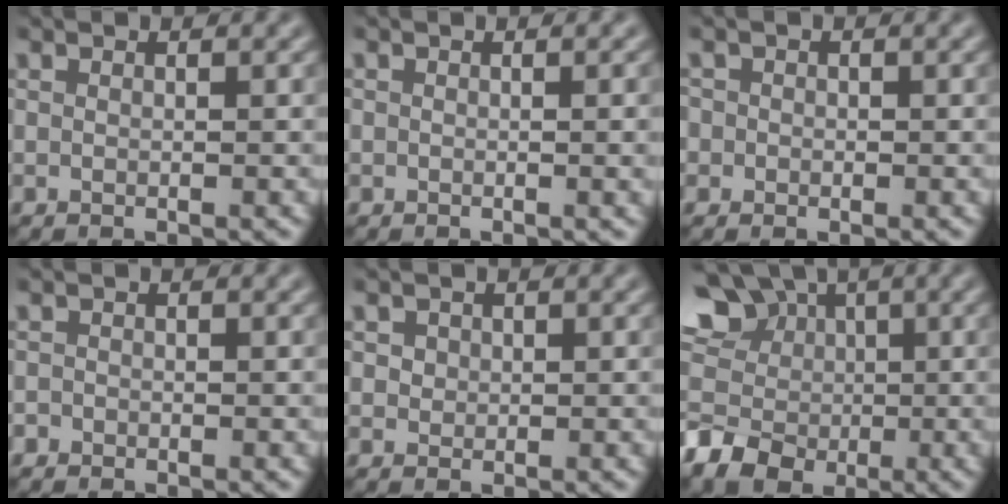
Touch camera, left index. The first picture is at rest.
{"total": 2.2, "force": [-0.1, 1.2, 1.9], "torque": [-0.017, -0.006, -0.001]}
{"total": 1.6, "force": [0.1, 1.5, 0.4], "torque": [0.006, 0.006, -0.011]}
{"total": 0.6, "force": [-0.3, 0.5, -0.1], "torque": [0.005, -0.003, -0.006]}
{"total": 1.1, "force": [0.5, 1.0, 0.3], "torque": [-0.003, -0.003, 0.010]}
{"total": 11.1, "force": [-0.1, 9.5, 5.6], "torque": [-0.114, 0.017, -0.030]}